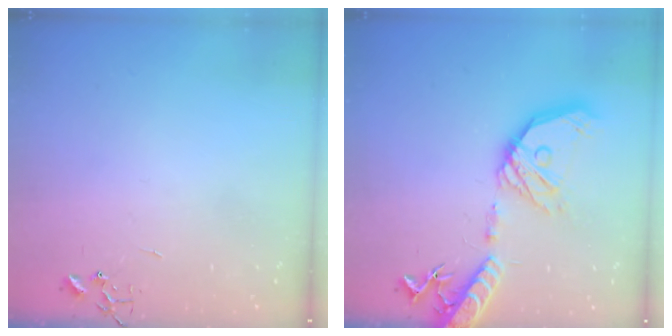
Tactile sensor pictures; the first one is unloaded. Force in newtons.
{"total": 22.7, "press": 22.4, "slide": 3.8}